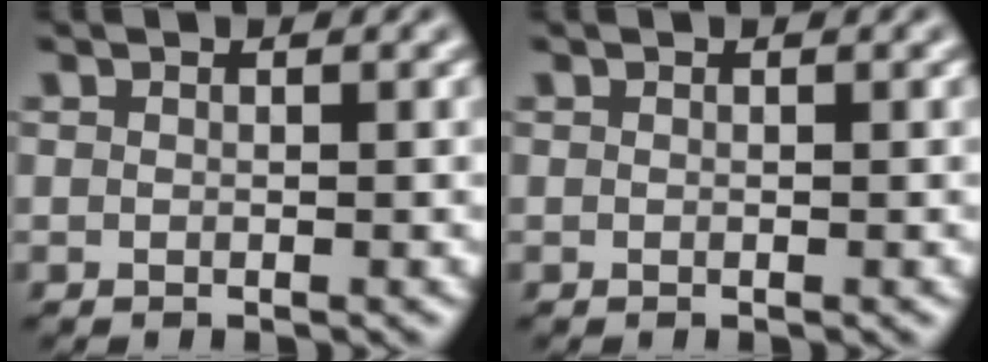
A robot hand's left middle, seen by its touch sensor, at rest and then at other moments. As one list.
[{"total": 0.0}]